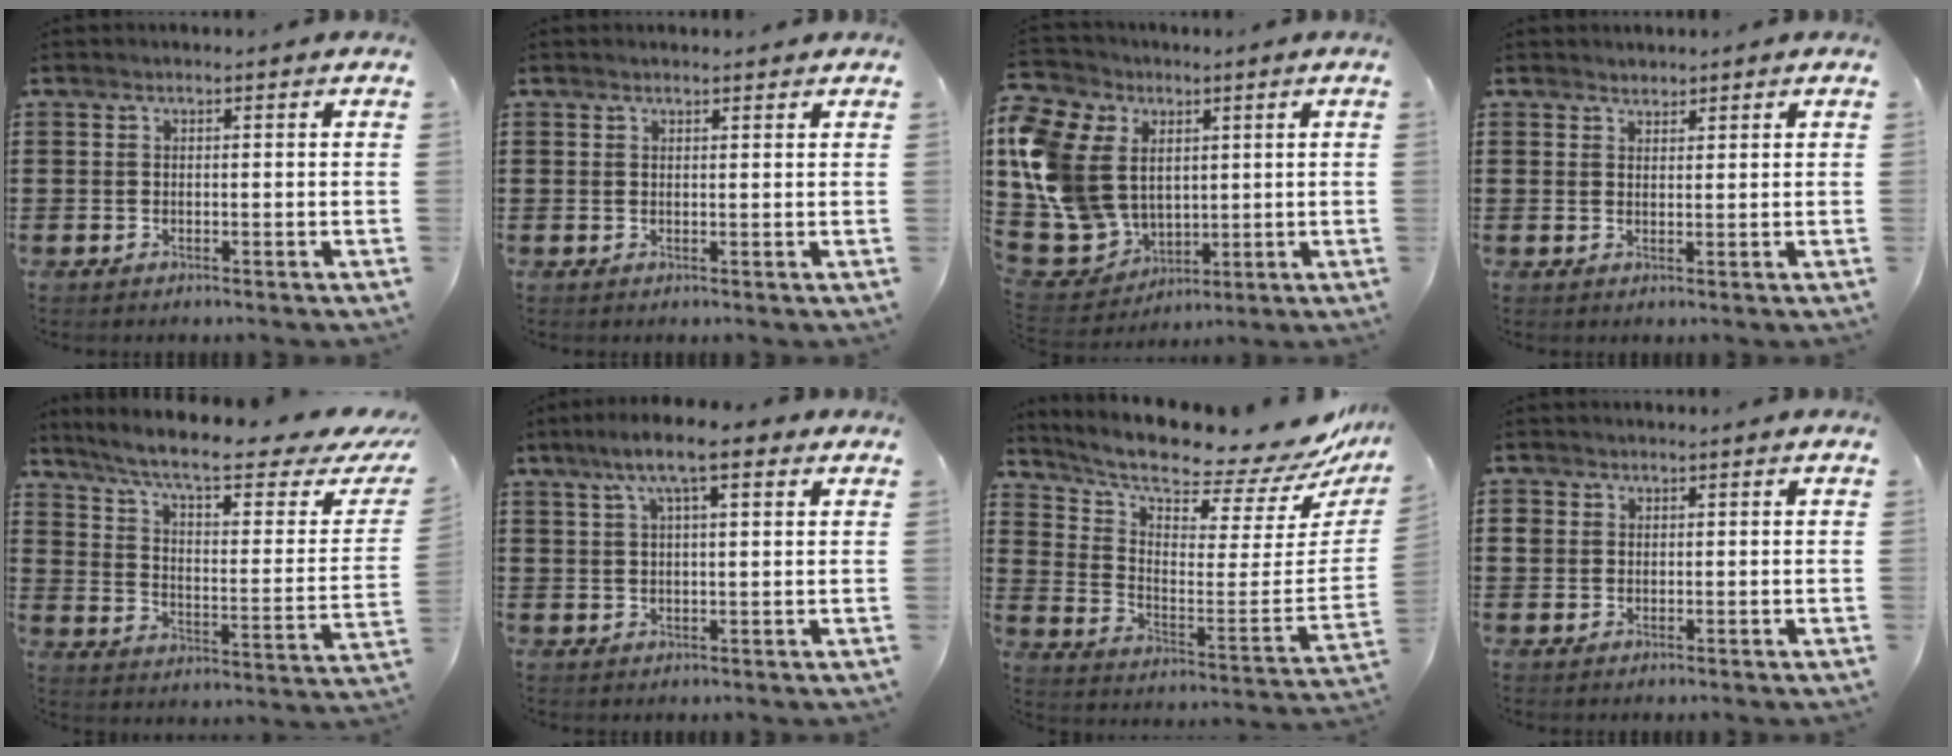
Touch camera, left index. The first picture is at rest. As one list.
[{"total": 0.9, "force": [0.8, 0.1, 0.3], "torque": [-0.005, 0.000, 0.016]}, {"total": 15.0, "force": [3.1, 11.9, 8.6], "torque": [-0.251, -0.012, 0.058]}, {"total": 1.4, "force": [1.3, 0.4, -0.2], "torque": [0.001, 0.001, 0.026]}, {"total": 9.6, "force": [6.9, 1.1, 6.7], "torque": [-0.142, -0.043, 0.111]}, {"total": 7.8, "force": [4.2, 1.7, 6.3], "torque": [-0.121, 0.010, 0.070]}, {"total": 8.2, "force": [7.1, 0.4, 3.9], "torque": [-0.086, -0.080, 0.112]}, {"total": 1.4, "force": [0.6, 1.3, 0.2], "torque": [-0.007, 0.007, 0.009]}]